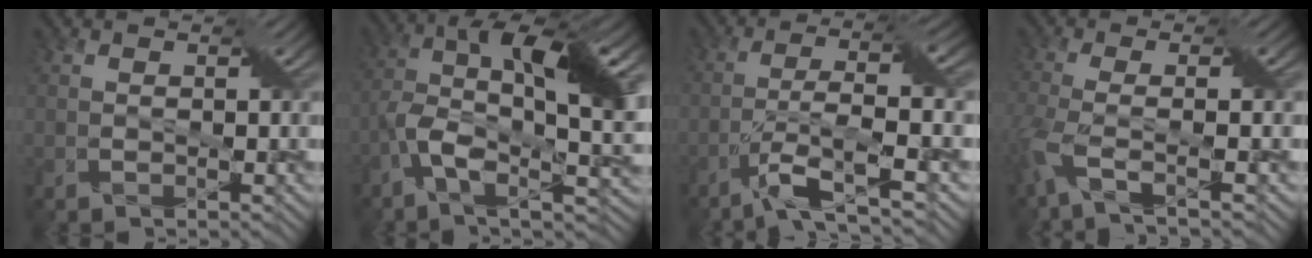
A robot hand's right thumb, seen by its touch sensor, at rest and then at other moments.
{"total": 12.8, "force": [-1.7, 5.0, 11.7], "torque": [-0.220, -0.001, -0.037]}
{"total": 8.0, "force": [-3.8, 1.2, 7.0], "torque": [-0.128, 0.008, -0.077]}
{"total": 5.9, "force": [-2.4, 1.1, 5.3], "torque": [-0.108, -0.005, -0.065]}